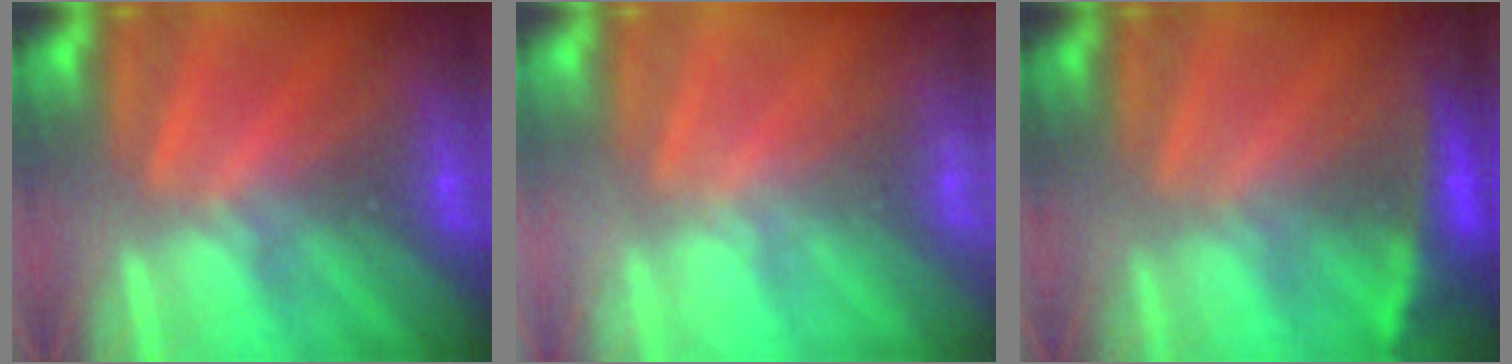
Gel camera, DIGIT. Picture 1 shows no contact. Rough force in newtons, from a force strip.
{"total": 2.3}
{"total": 2.2}